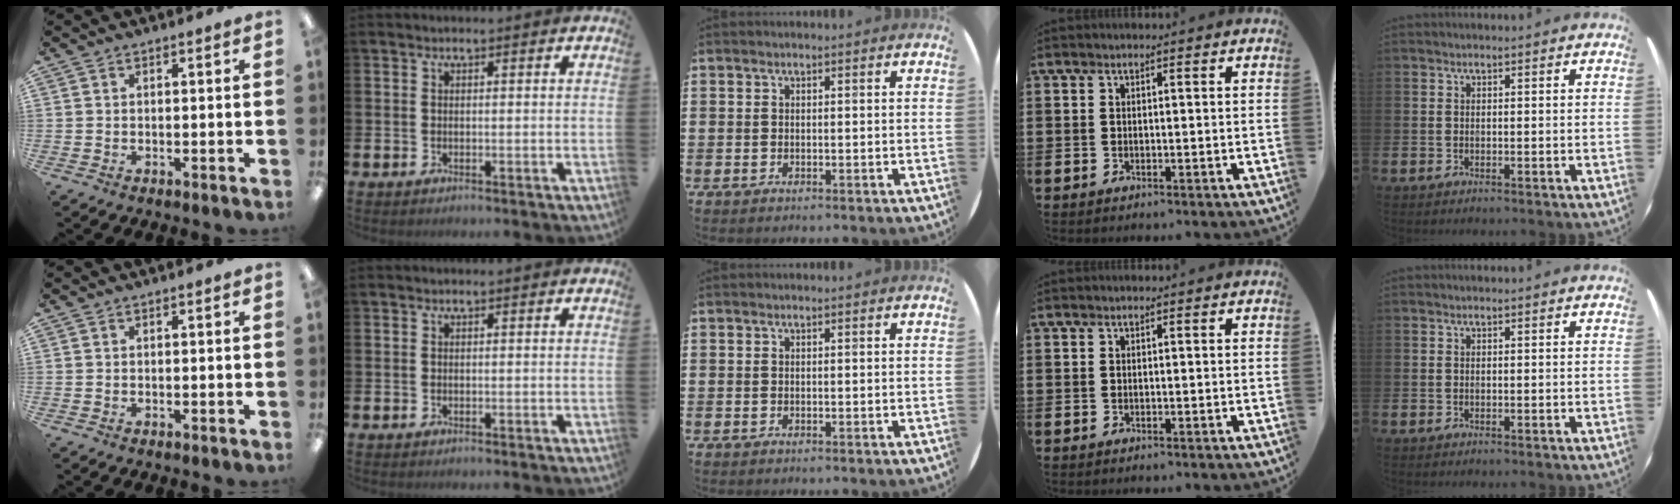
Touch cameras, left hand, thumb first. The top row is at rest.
{}